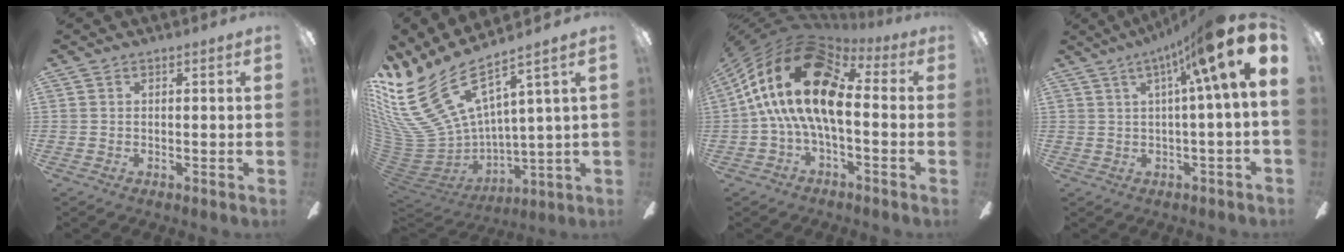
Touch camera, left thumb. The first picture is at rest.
{"total": 21.4, "force": [12.0, 10.2, 14.5], "torque": [-0.294, -0.100, 0.228]}
{"total": 19.2, "force": [2.5, 9.5, 16.5], "torque": [-0.336, -0.008, 0.043]}
{"total": 15.3, "force": [6.8, 2.4, 13.5], "torque": [-0.203, -0.044, 0.094]}